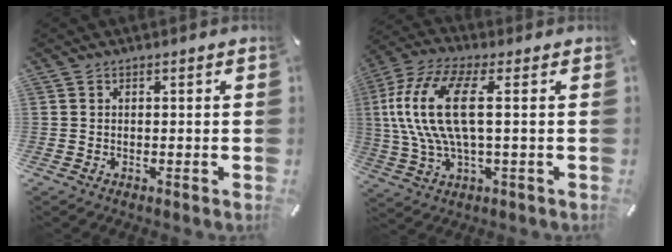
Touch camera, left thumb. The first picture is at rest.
{"total": 15.7, "force": [2.3, 6.2, 14.2], "torque": [-0.312, -0.013, 0.034]}